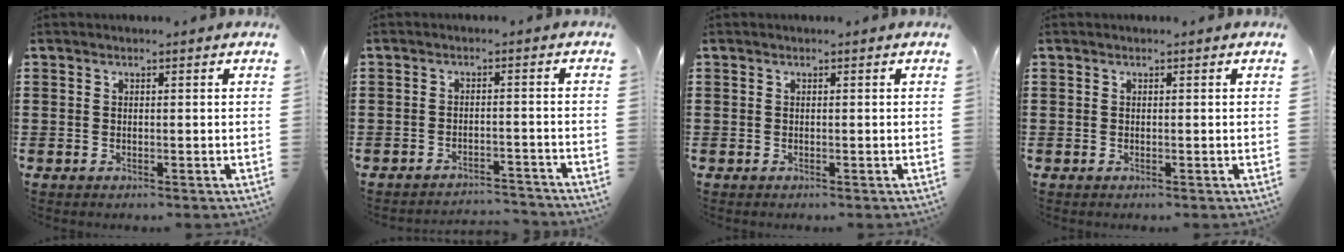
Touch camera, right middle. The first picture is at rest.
{"total": 2.9, "force": [-2.9, 0.2, 0.0], "torque": [-0.007, 0.001, -0.062]}
{"total": 0.0}
{"total": 0.0}